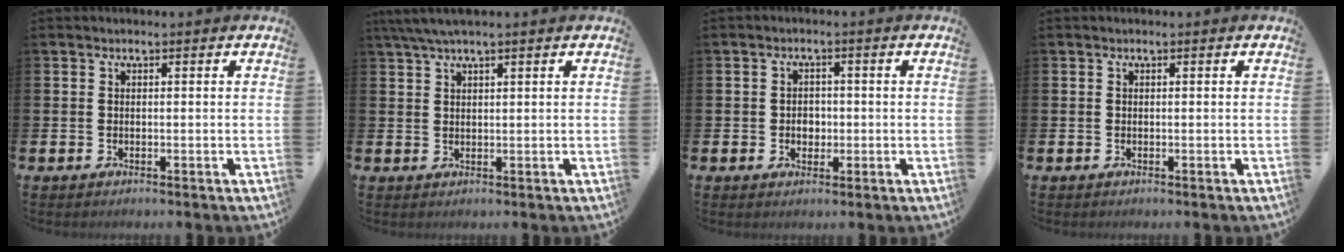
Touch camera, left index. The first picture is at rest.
{"total": 3.3, "force": [2.6, 0.3, 2.0], "torque": [-0.051, 0.004, 0.049]}
{"total": 2.3, "force": [-0.3, 2.0, 1.2], "torque": [-0.008, 0.000, -0.012]}
{"total": 0.0}